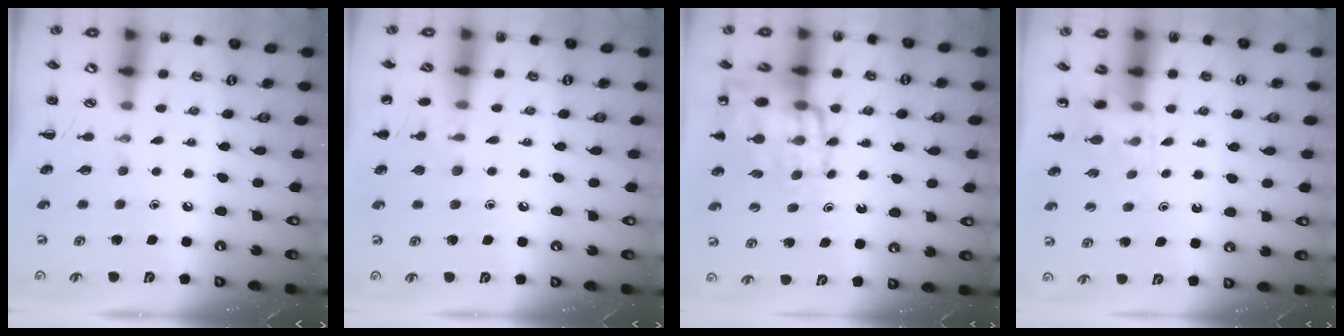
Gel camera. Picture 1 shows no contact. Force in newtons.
{"total": 6.6, "press": 6.3, "slide": 1.9}
{"total": 17.6, "press": 17.2, "slide": 3.9}
{"total": 4.2, "press": 3.9, "slide": 1.5}